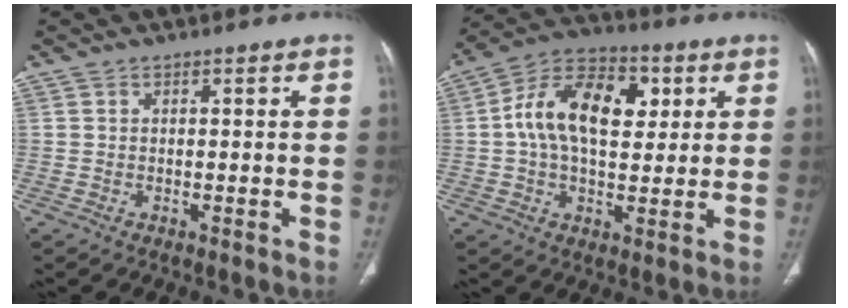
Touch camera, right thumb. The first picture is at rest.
{"total": 16.1, "force": [3.2, 9.8, 12.5], "torque": [-0.190, 0.015, 0.046]}